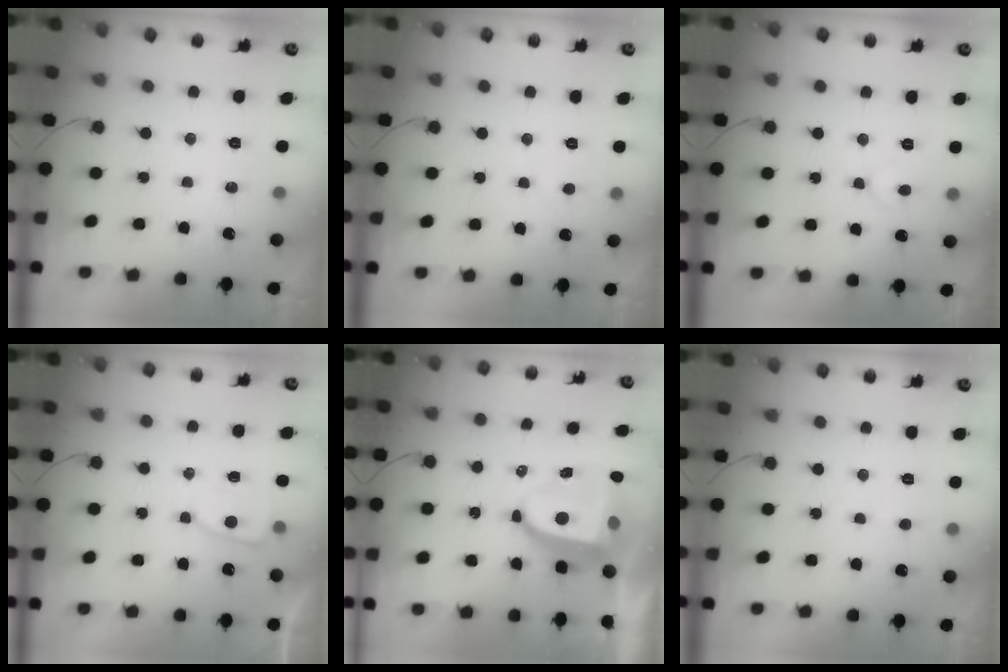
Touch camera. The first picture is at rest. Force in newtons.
{"total": 1.8, "press": 1.8, "slide": 0.2}
{"total": 4.6, "press": 4.6, "slide": 0.4}
{"total": 4.9, "press": 4.9, "slide": 0.1}
{"total": 7.9, "press": 7.8, "slide": 1.2}
{"total": 2.3, "press": 2.3, "slide": 0.2}